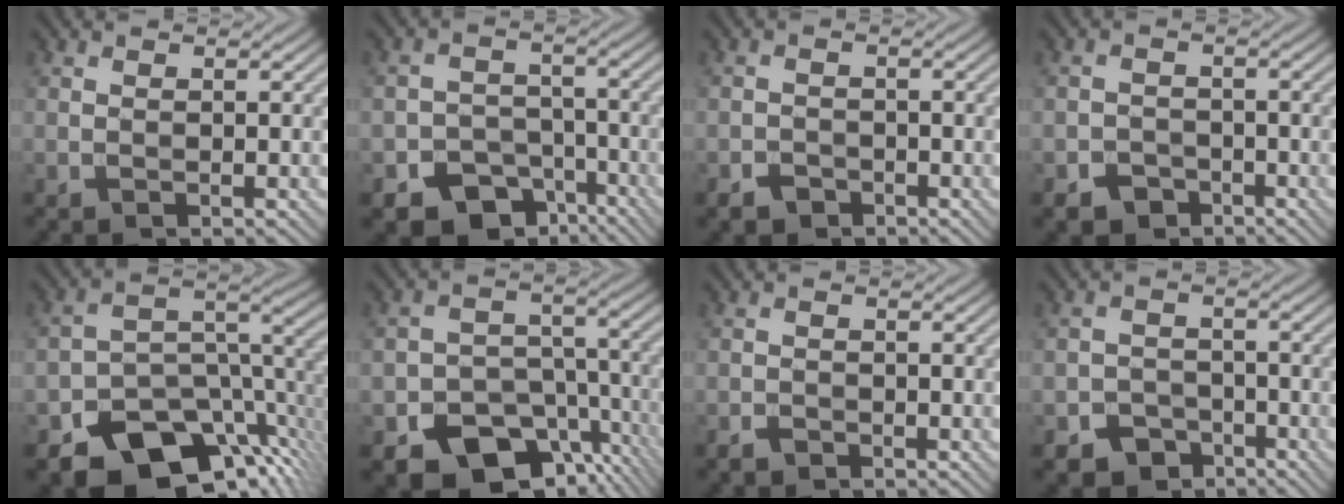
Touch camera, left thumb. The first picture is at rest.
{"total": 9.0, "force": [-6.0, 6.0, 2.9], "torque": [-0.041, -0.014, -0.092]}
{"total": 2.1, "force": [-1.6, 1.3, 0.5], "torque": [-0.008, -0.001, -0.035]}
{"total": 3.1, "force": [-2.2, 2.1, 0.8], "torque": [-0.009, -0.002, -0.042]}
{"total": 13.1, "force": [-8.6, 7.4, 6.7], "torque": [-0.113, -0.027, -0.138]}
{"total": 13.6, "force": [-8.6, 8.7, 6.0], "torque": [-0.088, -0.023, -0.125]}
{"total": 1.4, "force": [-1.1, 0.7, 0.4], "torque": [-0.008, -0.002, -0.025]}
{"total": 4.6, "force": [-3.3, 3.0, 1.0], "torque": [-0.015, 0.000, -0.058]}